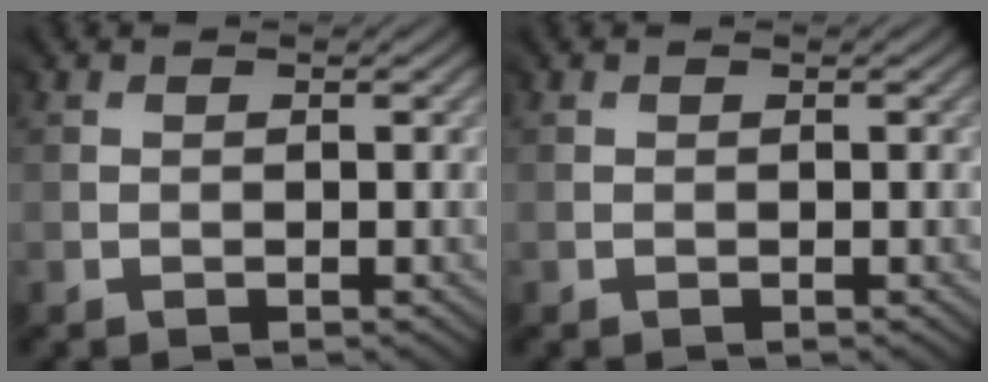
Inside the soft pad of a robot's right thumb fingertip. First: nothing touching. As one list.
[{"total": 0.0}]